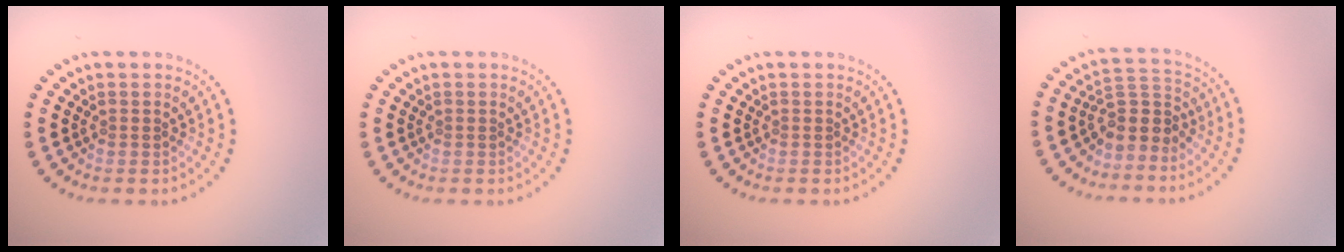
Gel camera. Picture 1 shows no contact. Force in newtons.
{"total": 0.0}
{"total": 0.0}
{"total": 3.2, "press": 2.5, "slide": 2.1}